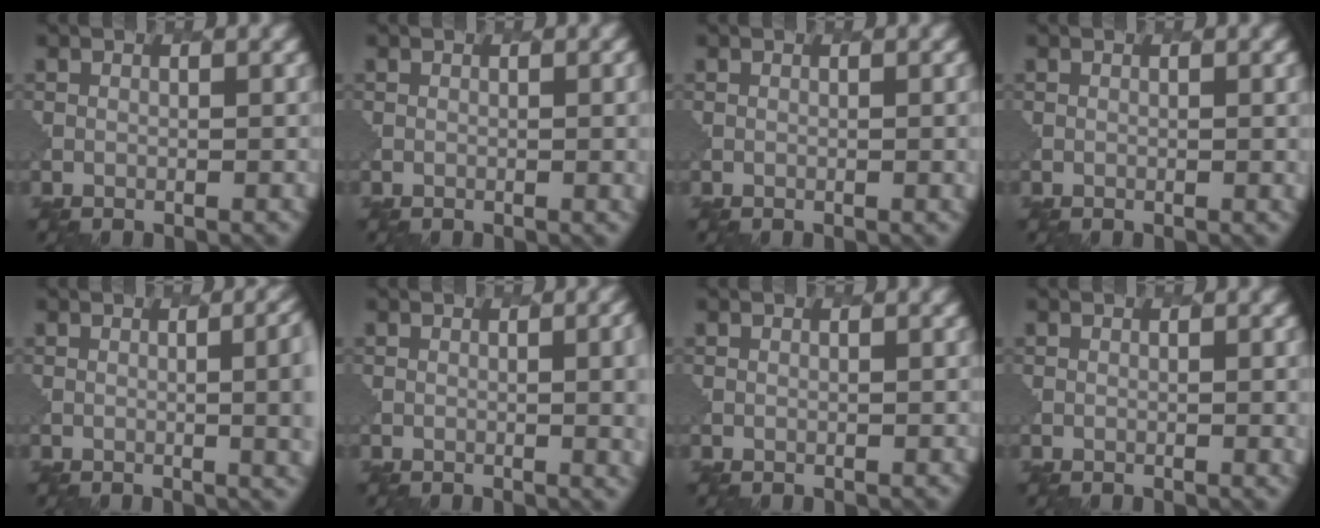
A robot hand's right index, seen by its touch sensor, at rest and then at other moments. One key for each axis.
{"total": 2.8, "fx": 0.1, "fy": 1.1, "fz": 2.5, "tx": -0.018, "ty": 0.003, "tz": -0.001}
{"total": 2.0, "fx": 0.1, "fy": 0.8, "fz": 1.8, "tx": -0.010, "ty": 0.003, "tz": -0.001}
{"total": 1.3, "fx": 0.3, "fy": 0.5, "fz": 1.2, "tx": -0.007, "ty": 0.002, "tz": 0.002}
{"total": 8.4, "fx": 0.1, "fy": 4.2, "fz": 7.3, "tx": -0.033, "ty": 0.007, "tz": -0.002}
{"total": 5.3, "fx": 0.2, "fy": 2.1, "fz": 4.8, "tx": -0.033, "ty": 0.002, "tz": 0.001}
{"total": 0.0}
{"total": 2.1, "fx": 0.2, "fy": 0.7, "fz": 1.9, "tx": -0.013, "ty": 0.002, "tz": -0.001}